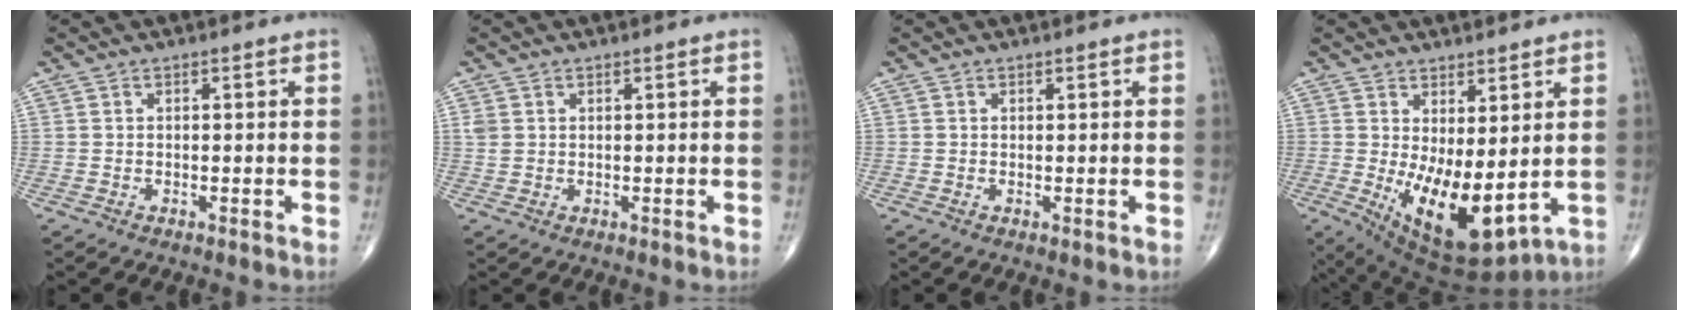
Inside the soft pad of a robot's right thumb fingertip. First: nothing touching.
{"total": 1.6, "force": [0.4, 1.3, 0.8], "torque": [-0.019, 0.004, 0.013]}
{"total": 0.0}
{"total": 12.5, "force": [-0.2, 5.3, 11.3], "torque": [-0.182, -0.030, 0.020]}